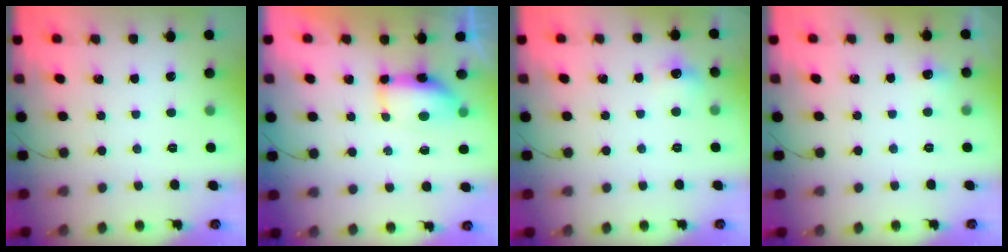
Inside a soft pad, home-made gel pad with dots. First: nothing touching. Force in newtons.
{"total": 11.3, "press": 8.1, "slide": 7.9}
{"total": 6.6, "press": 6.4, "slide": 1.5}
{"total": 4.6, "press": 4.4, "slide": 1.6}